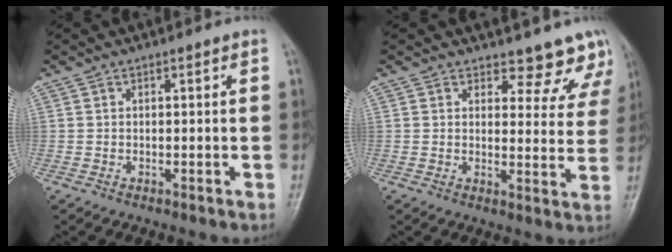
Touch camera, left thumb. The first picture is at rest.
{"total": 8.5, "force": [7.7, 3.6, 0.9], "torque": [0.038, -0.051, 0.070]}